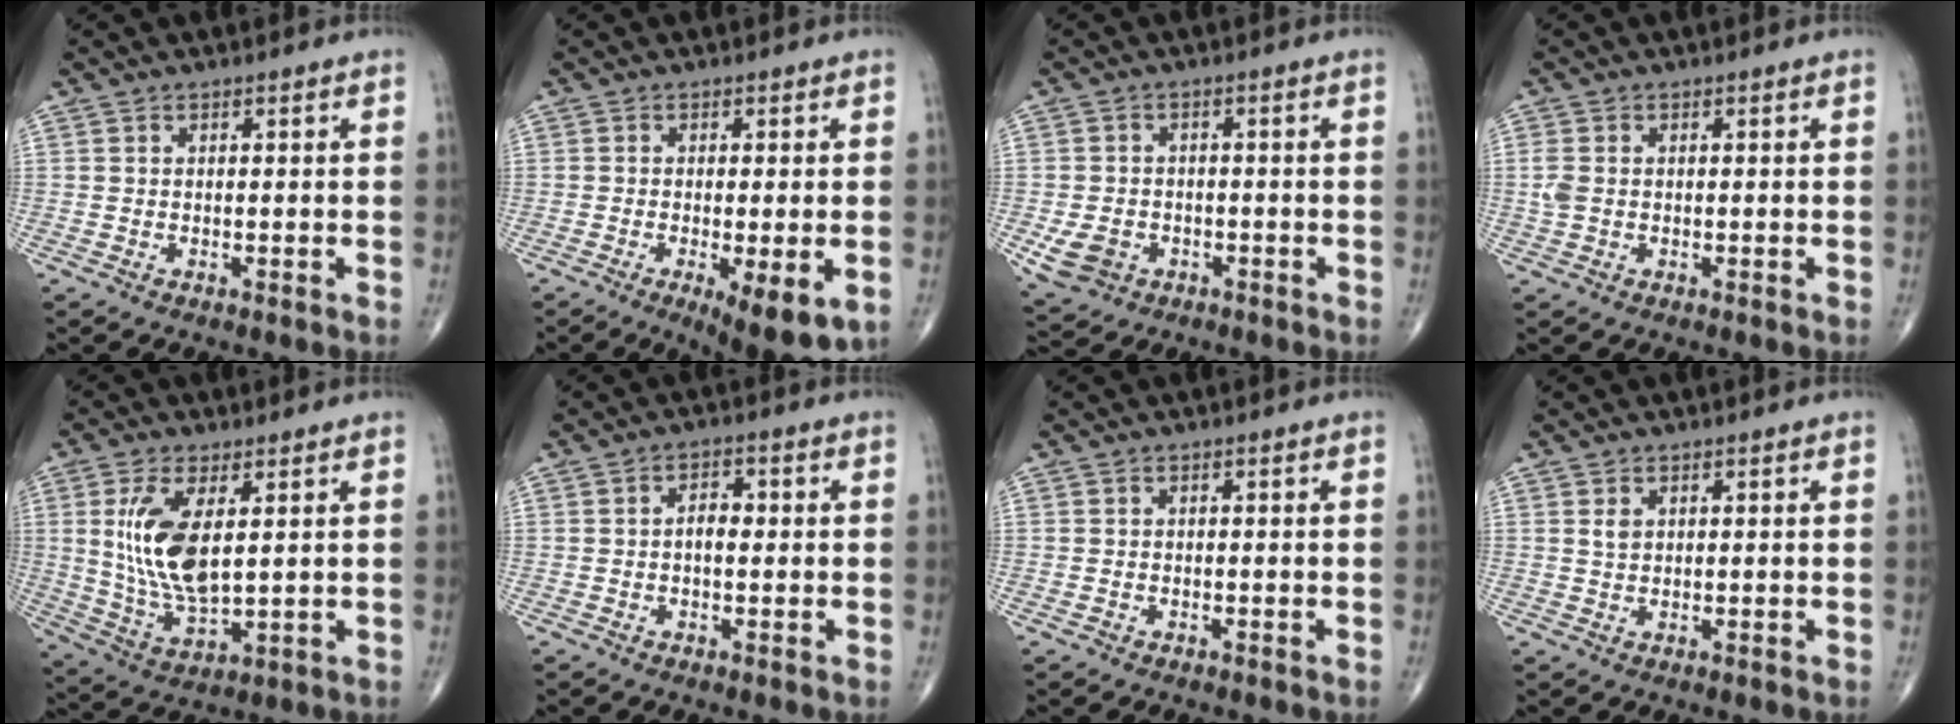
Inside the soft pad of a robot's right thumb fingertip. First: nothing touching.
{"total": 9.7, "force": [-3.4, 2.9, 8.7], "torque": [-0.121, -0.018, -0.046]}
{"total": 6.0, "force": [-2.1, 4.8, 2.8], "torque": [-0.051, 0.008, -0.028]}
{"total": 2.2, "force": [0.0, 1.5, 1.6], "torque": [-0.051, 0.001, -0.001]}
{"total": 12.5, "force": [2.7, 5.5, 10.9], "torque": [-0.218, -0.022, 0.063]}
{"total": 3.2, "force": [0.0, 1.9, 2.6], "torque": [-0.033, 0.008, -0.007]}
{"total": 0.6, "force": [-0.4, 0.4, 0.1], "torque": [-0.003, 0.004, -0.008]}
{"total": 1.5, "force": [0.5, 1.0, 0.9], "torque": [-0.014, -0.001, 0.012]}